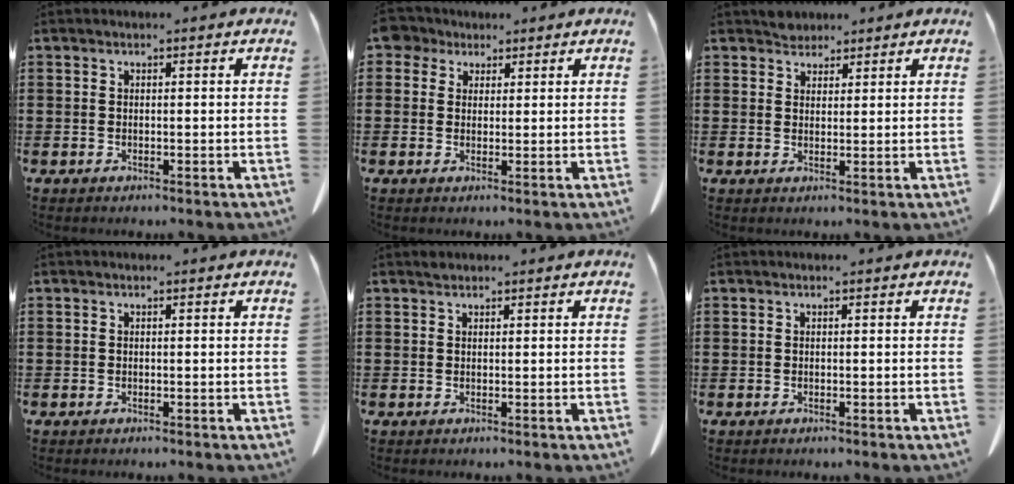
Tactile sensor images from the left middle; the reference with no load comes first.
{"total": 3.4, "force": [2.3, 2.3, 0.9], "torque": [-0.024, 0.010, 0.042]}
{"total": 2.3, "force": [2.1, 0.8, 0.0], "torque": [-0.004, 0.005, 0.043]}
{"total": 0.0}
{"total": 0.6, "force": [0.5, 0.3, 0.1], "torque": [-0.004, 0.001, 0.010]}
{"total": 0.0}